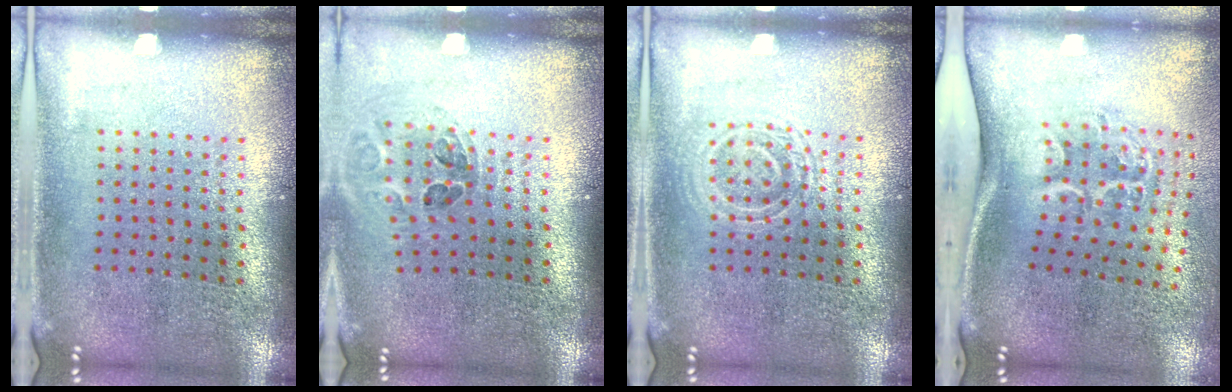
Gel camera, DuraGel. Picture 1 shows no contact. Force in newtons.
{"total": 1.0, "press": 1.0, "slide": 0.1}
{"total": 2.0, "press": 2.0, "slide": 0.4}
{"total": 2.2, "press": 1.4, "slide": 1.7}